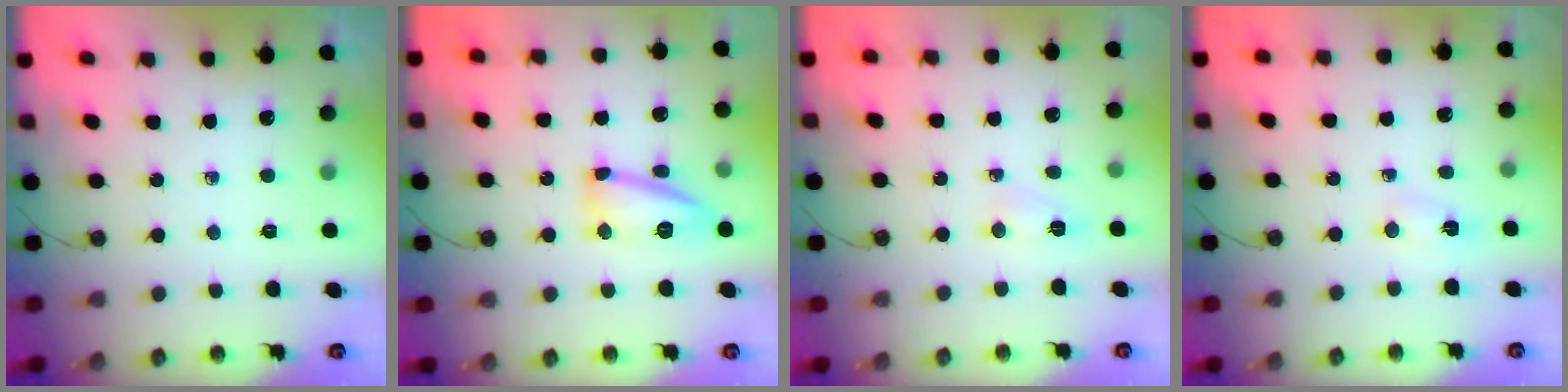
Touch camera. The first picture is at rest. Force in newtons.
{"total": 13.8, "press": 13.8, "slide": 1.2}
{"total": 2.9, "press": 2.8, "slide": 0.5}
{"total": 2.3, "press": 2.2, "slide": 0.4}